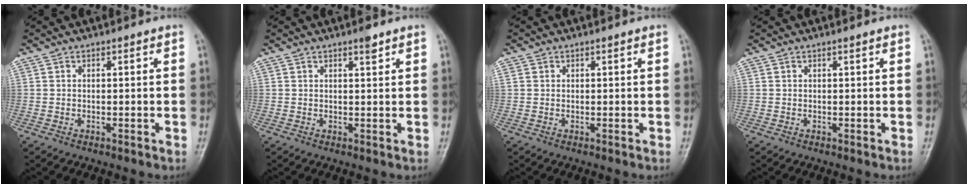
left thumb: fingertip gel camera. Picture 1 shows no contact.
{"total": 1.6, "force": [1.2, 0.3, 1.0], "torque": [-0.011, -0.007, 0.019]}
{"total": 0.9, "force": [0.5, 0.4, 0.7], "torque": [-0.018, 0.009, 0.013]}
{"total": 0.0}